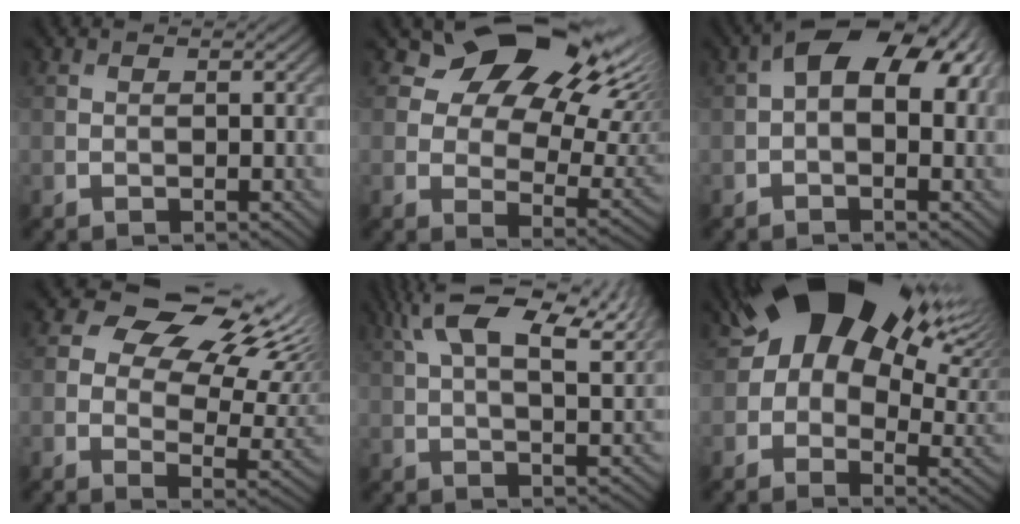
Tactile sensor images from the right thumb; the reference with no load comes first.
{"total": 15.3, "force": [9.3, 8.4, 8.7], "torque": [-0.135, -0.003, 0.161]}
{"total": 9.4, "force": [1.7, 5.4, 7.5], "torque": [-0.131, 0.014, 0.022]}
{"total": 12.6, "force": [6.3, 7.3, 8.1], "torque": [-0.136, 0.006, 0.108]}
{"total": 13.8, "force": [7.8, 5.2, 10.2], "torque": [-0.191, 0.020, 0.123]}
{"total": 18.9, "force": [8.7, 10.8, 12.9], "torque": [-0.203, 0.036, 0.138]}